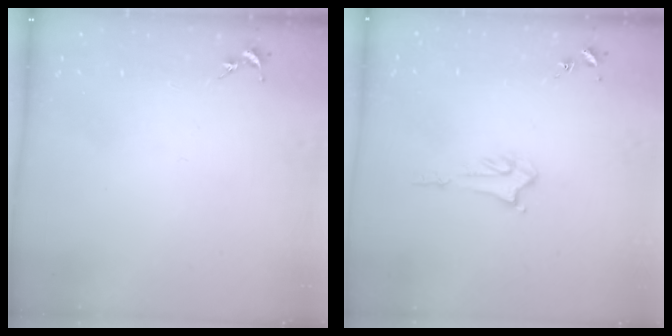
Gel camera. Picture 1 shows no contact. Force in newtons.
{"total": 3.0, "press": 3.0, "slide": 0.3}